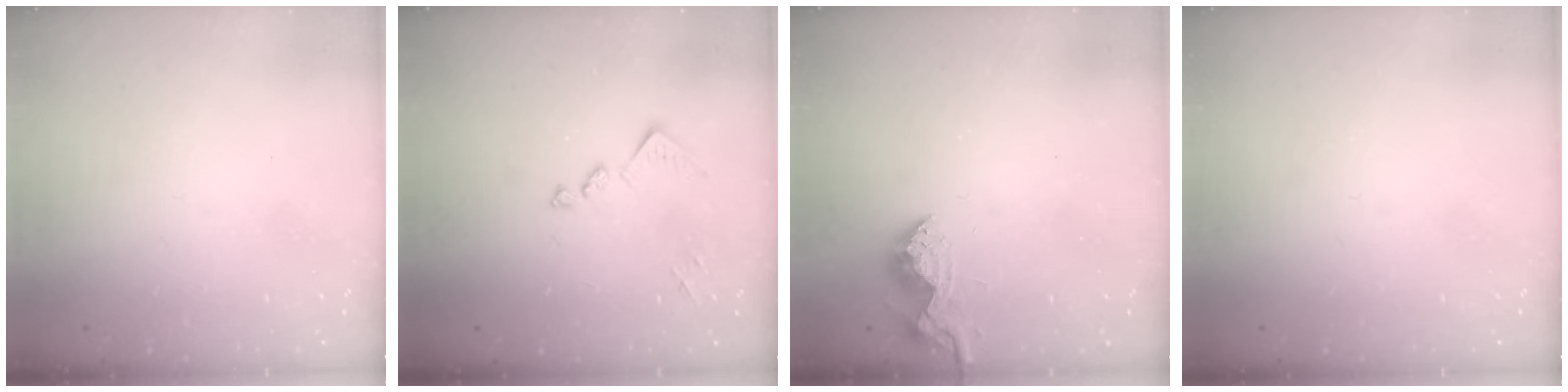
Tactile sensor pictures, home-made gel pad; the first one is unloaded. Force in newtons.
{"total": 10.3, "press": 10.3, "slide": 0.6}
{"total": 9.1, "press": 9.1, "slide": 0.3}
{"total": 0.0}